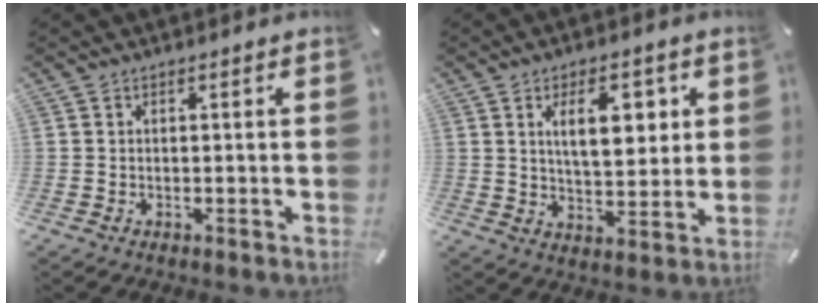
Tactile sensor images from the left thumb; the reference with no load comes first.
{"total": 11.1, "force": [4.1, 5.6, 8.7], "torque": [-0.131, -0.004, 0.066]}